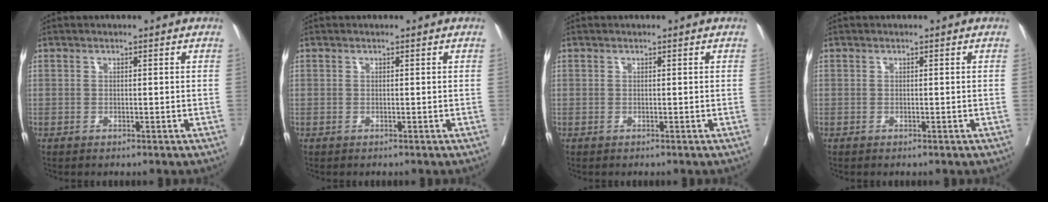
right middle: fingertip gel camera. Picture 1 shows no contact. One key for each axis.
{"total": 0.0}
{"total": 0.0}
{"total": 0.0}